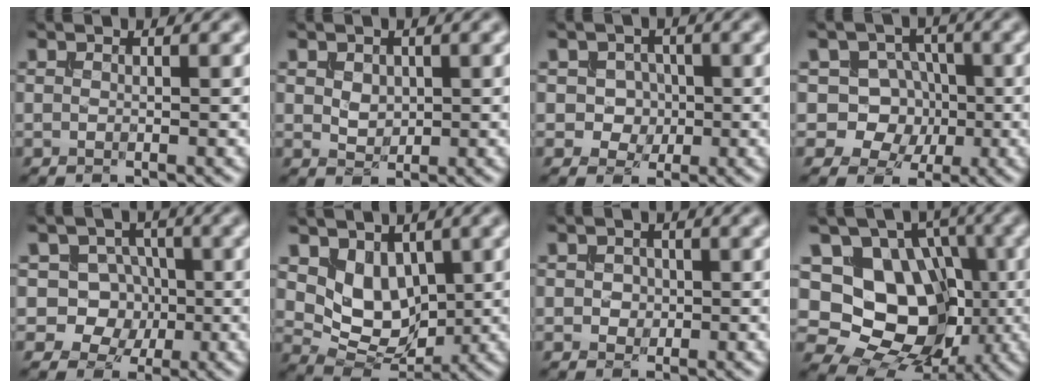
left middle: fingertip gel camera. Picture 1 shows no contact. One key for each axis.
{"total": 1.5, "fx": 0.4, "fy": 1.2, "fz": 0.8, "tx": -0.020, "ty": -0.003, "tz": 0.010}
{"total": 2.6, "fx": 0.0, "fy": 2.3, "fz": 1.2, "tx": -0.011, "ty": 0.005, "tz": -0.008}
{"total": 5.4, "fx": -0.2, "fy": 4.9, "fz": 2.2, "tx": -0.003, "ty": 0.013, "tz": -0.030}
{"total": 4.6, "fx": -0.1, "fy": 4.2, "fz": 2.0, "tx": -0.006, "ty": 0.005, "tz": -0.024}
{"total": 5.2, "fx": 1.7, "fy": 3.7, "fz": 3.2, "tx": -0.066, "ty": -0.020, "tz": 0.032}
{"total": 1.2, "fx": 0.0, "fy": 1.0, "fz": 0.5, "tx": -0.011, "ty": 0.000, "tz": 0.000}
{"total": 14.8, "fx": 0.1, "fy": 12.2, "fz": 8.3, "tx": -0.137, "ty": 0.018, "tz": -0.017}